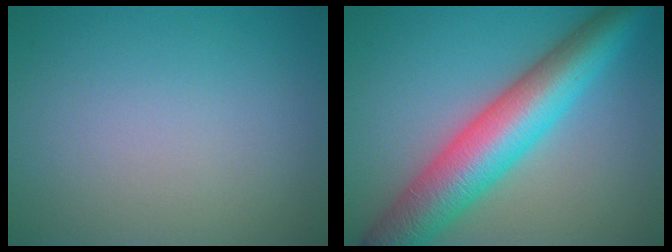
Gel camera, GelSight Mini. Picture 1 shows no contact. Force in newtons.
{"total": 10.0, "press": 10.0, "slide": 0.1}